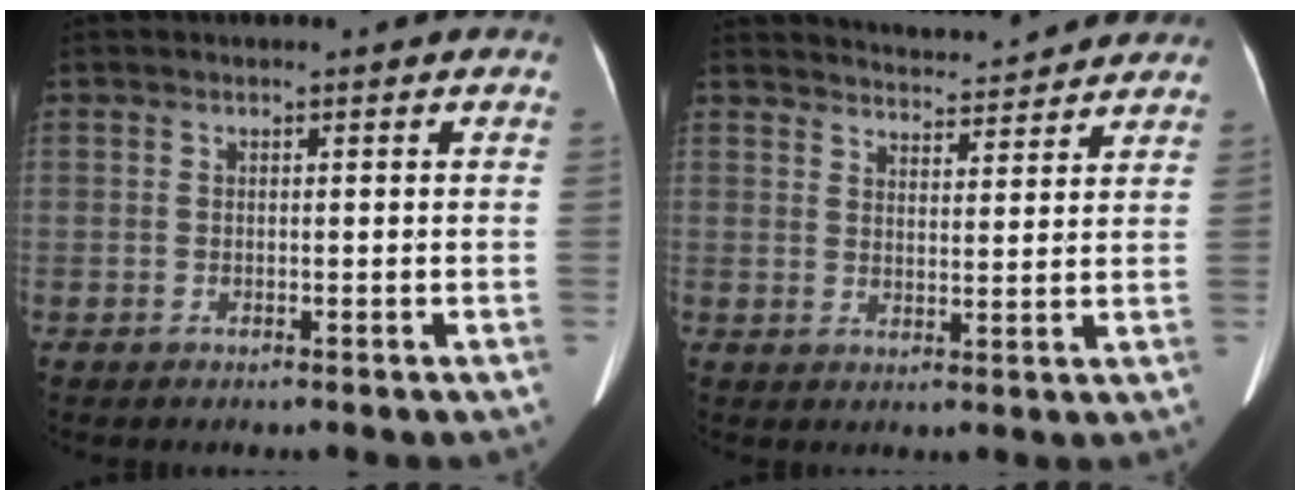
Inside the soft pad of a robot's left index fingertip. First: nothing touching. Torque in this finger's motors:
{"motor_torque": [0.16, -0.37, -0.04, -0.01]}